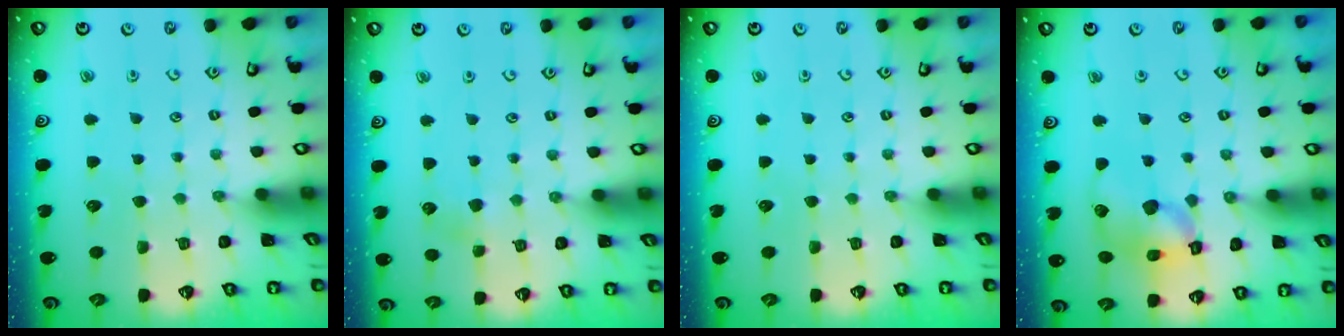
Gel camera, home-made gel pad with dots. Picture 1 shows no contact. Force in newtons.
{"total": 3.5, "press": 3.4, "slide": 0.5}
{"total": 0.0}
{"total": 13.6, "press": 13.5, "slide": 2.1}